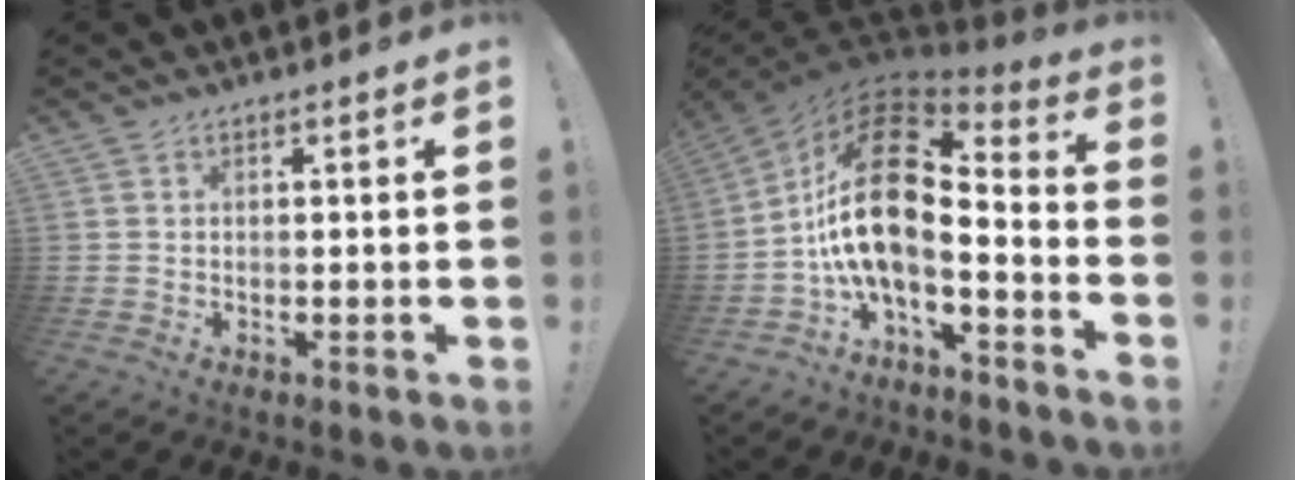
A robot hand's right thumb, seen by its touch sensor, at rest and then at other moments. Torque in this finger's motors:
{"motor_torque": [2.89, 2.11, 1.70, -1.07, 0.73]}